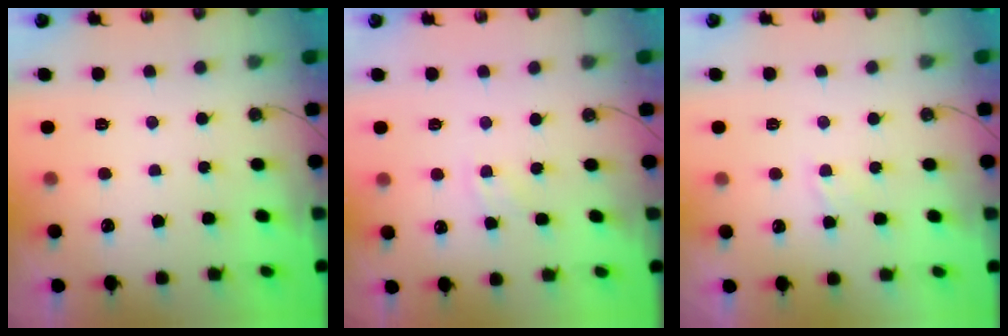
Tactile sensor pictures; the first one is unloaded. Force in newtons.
{"total": 3.9, "press": 3.9, "slide": 0.5}
{"total": 4.2, "press": 4.2, "slide": 0.5}